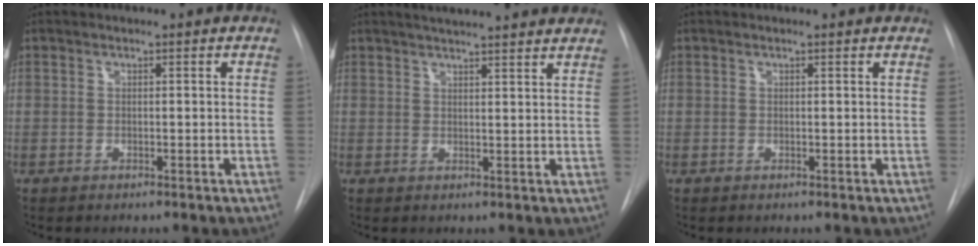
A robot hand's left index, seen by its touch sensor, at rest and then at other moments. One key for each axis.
{"total": 12.3, "fx": 11.1, "fy": 0.8, "fz": 5.2, "tx": -0.076, "ty": 0.016, "tz": 0.134}
{"total": 0.6, "fx": 0.5, "fy": 0.1, "fz": 0.2, "tx": -0.008, "ty": 0.005, "tz": 0.004}